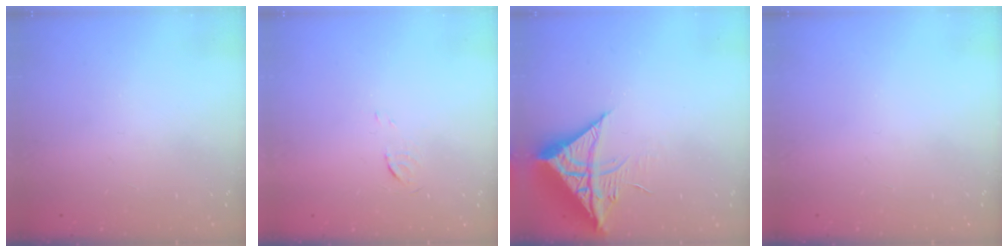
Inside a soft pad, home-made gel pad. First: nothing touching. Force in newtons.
{"total": 3.3, "press": 3.3, "slide": 0.4}
{"total": 10.5, "press": 10.5, "slide": 1.0}
{"total": 0.0}